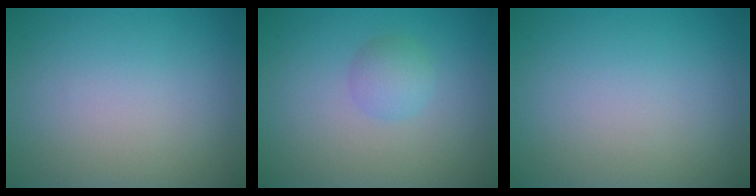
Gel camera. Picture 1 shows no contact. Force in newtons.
{"total": 1.8, "press": 1.8, "slide": 0.0}
{"total": 0.0}